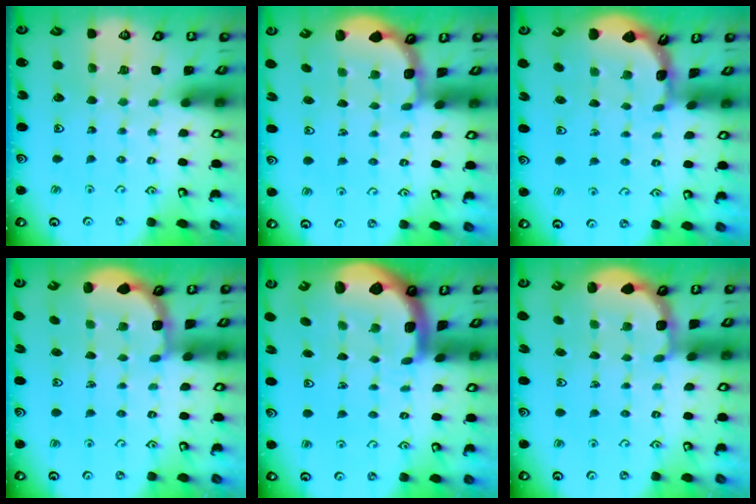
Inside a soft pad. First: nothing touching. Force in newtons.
{"total": 2.5, "press": 1.9, "slide": 1.6}
{"total": 1.6, "press": 1.6, "slide": 0.1}
{"total": 2.9, "press": 2.5, "slide": 1.4}
{"total": 4.4, "press": 3.9, "slide": 2.1}
{"total": 2.9, "press": 2.5, "slide": 1.4}